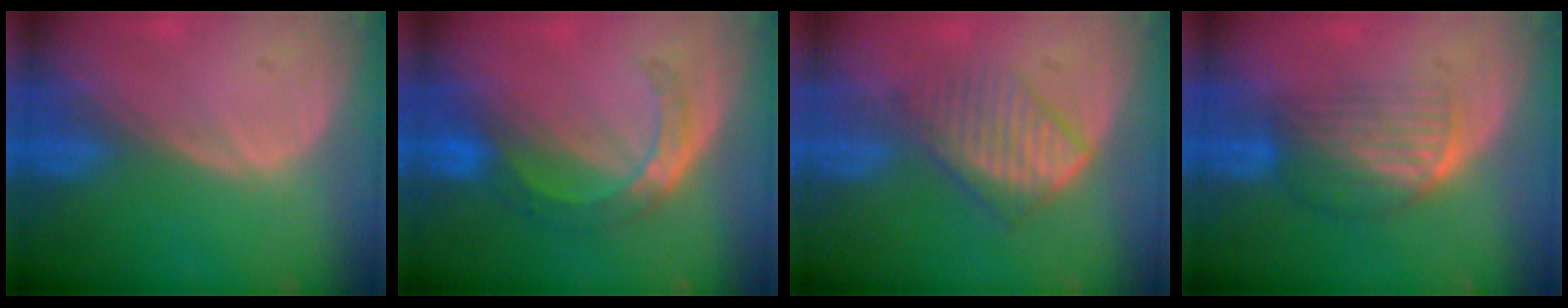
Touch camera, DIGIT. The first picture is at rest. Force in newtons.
{"total": 5.6, "press": 5.4, "slide": 1.6}
{"total": 6.2, "press": 5.8, "slide": 2.3}
{"total": 6.9, "press": 5.8, "slide": 3.7}